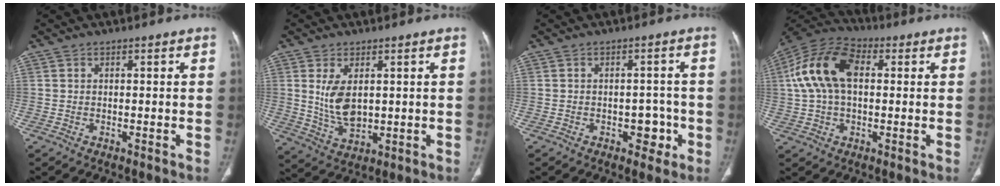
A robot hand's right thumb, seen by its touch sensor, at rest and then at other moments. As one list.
[{"total": 7.6, "force": [1.5, 4.2, 6.1], "torque": [-0.111, -0.016, 0.044]}, {"total": 4.1, "force": [-1.6, 2.8, 2.6], "torque": [-0.012, 0.015, -0.020]}, {"total": 14.7, "force": [2.4, 9.0, 11.3], "torque": [-0.228, 0.032, 0.038]}]